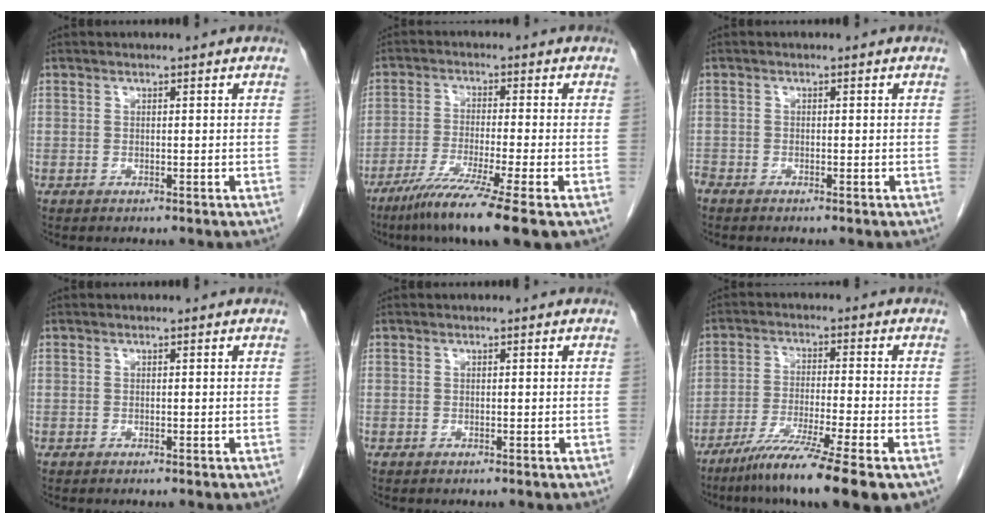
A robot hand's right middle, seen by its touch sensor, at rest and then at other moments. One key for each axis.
{"total": 10.5, "fx": -6.9, "fy": -1.3, "fz": 7.9, "tx": -0.136, "ty": -0.034, "tz": -0.116}
{"total": 1.2, "fx": -1.1, "fy": 0.4, "fz": 0.3, "tx": -0.007, "ty": -0.002, "tz": -0.020}
{"total": 0.0}
{"total": 0.0}
{"total": 13.0, "fx": -8.8, "fy": -0.4, "fz": 9.6, "tx": -0.156, "ty": -0.039, "tz": -0.144}